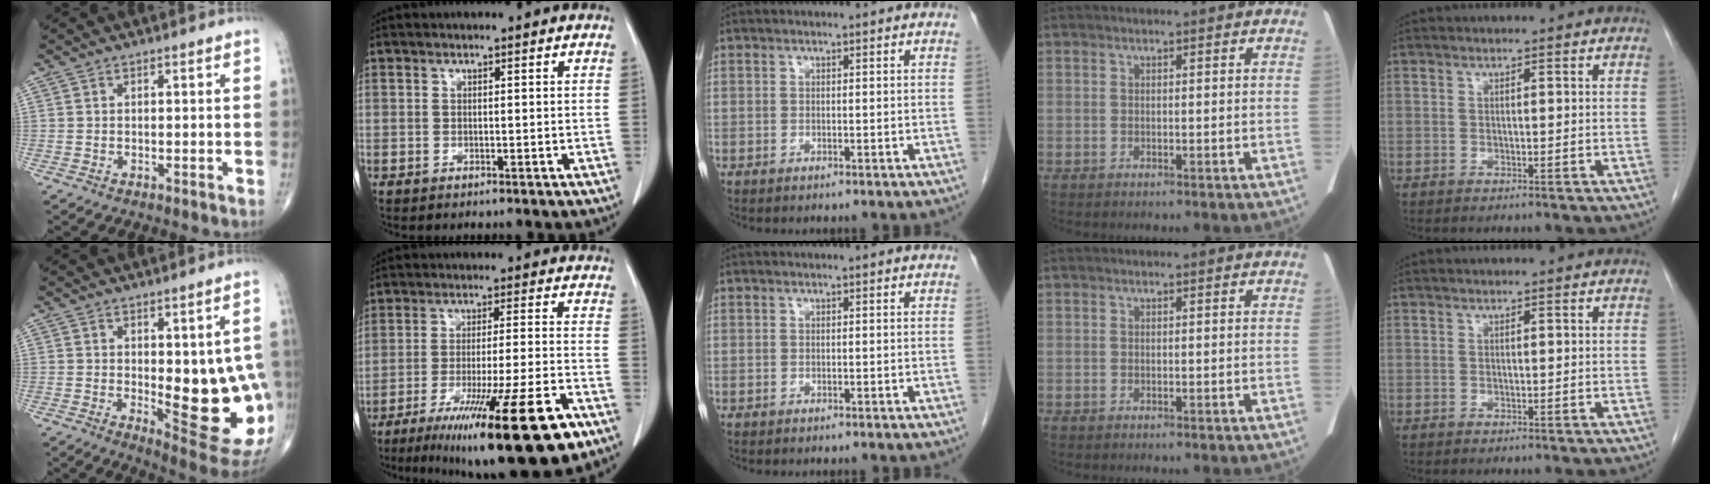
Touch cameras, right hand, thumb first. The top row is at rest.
{"thumb": {"total": 18.0, "force": [-1.6, 6.9, 16.5], "torque": [-0.175, -0.023, 0.004]}, "index": {"total": 20.5, "force": [-12.3, 1.1, 16.3], "torque": [-0.211, -0.040, -0.193]}}